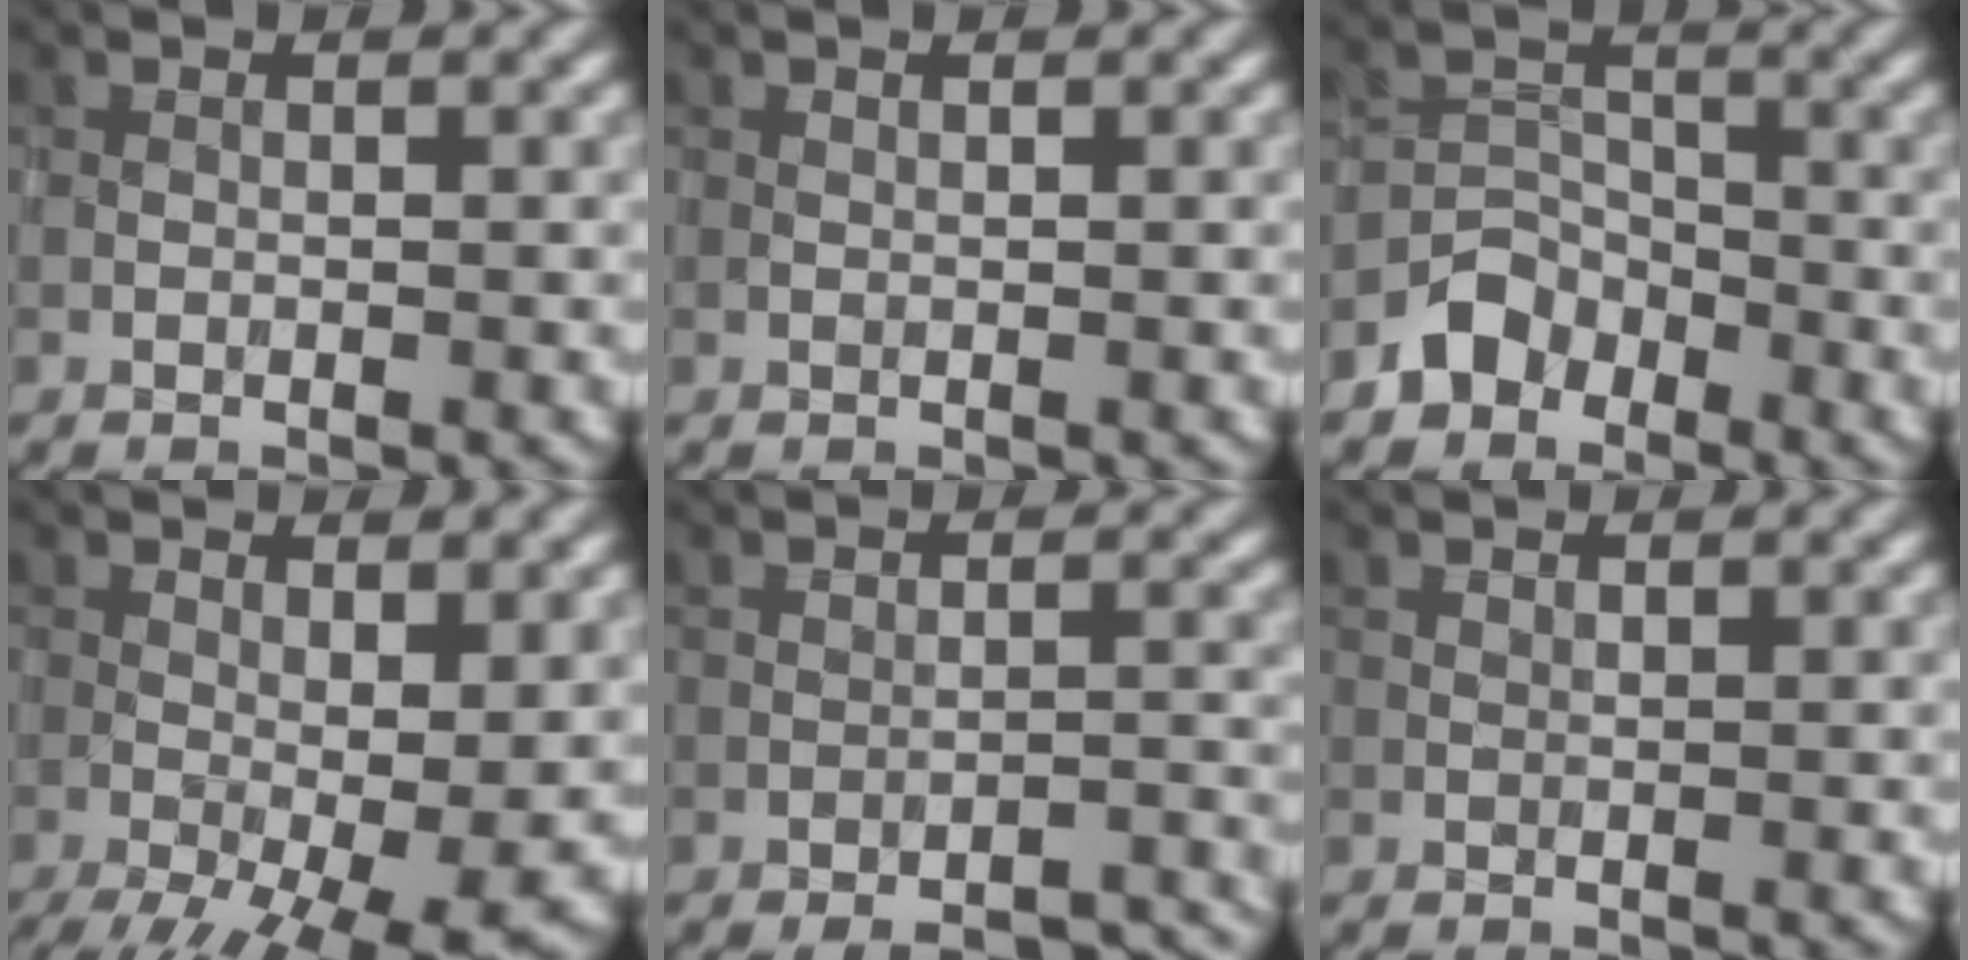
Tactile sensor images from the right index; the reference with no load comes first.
{"total": 0.0}
{"total": 3.1, "force": [-2.2, 2.0, 0.4], "torque": [0.003, 0.010, -0.046]}
{"total": 10.5, "force": [-3.8, 4.0, 8.9], "torque": [-0.136, -0.027, -0.048]}
{"total": 6.4, "force": [-5.8, 1.7, 2.1], "torque": [-0.019, 0.015, -0.065]}
{"total": 0.0}